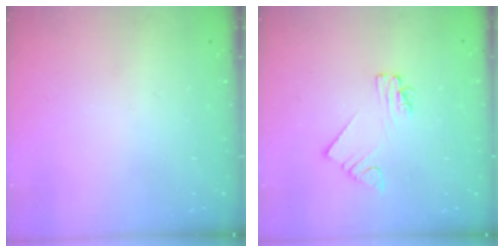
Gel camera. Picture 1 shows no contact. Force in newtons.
{"total": 2.0, "press": 2.0, "slide": 0.1}